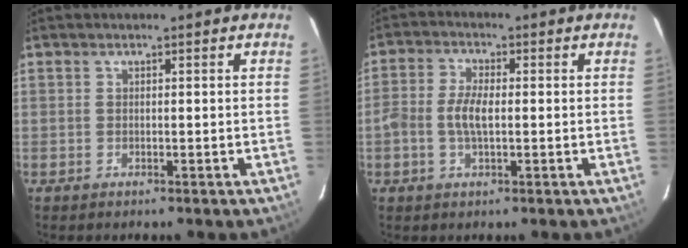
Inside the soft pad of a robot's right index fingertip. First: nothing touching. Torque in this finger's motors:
{"motor_torque": [0.04, 0.00, 0.09, 0.07]}